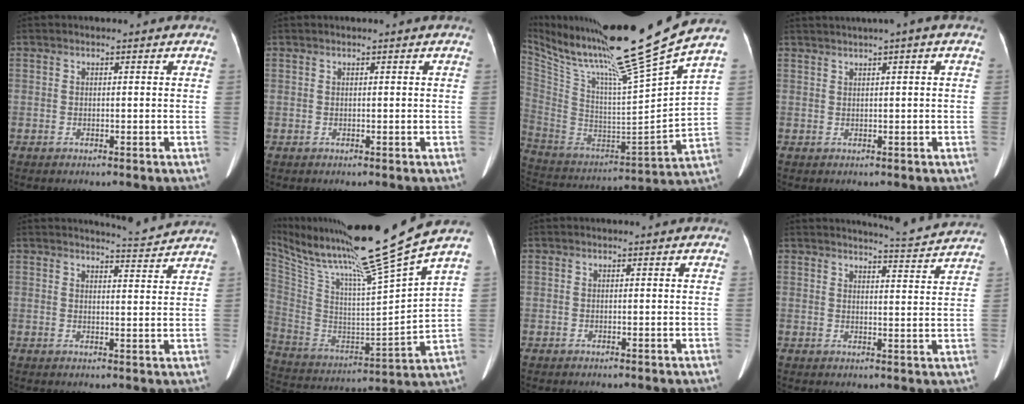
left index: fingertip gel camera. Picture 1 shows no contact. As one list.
[{"total": 0.0}, {"total": 26.6, "force": [20.9, -1.9, 16.4], "torque": [-0.299, -0.051, 0.354]}, {"total": 3.7, "force": [2.2, -0.4, 2.9], "torque": [-0.052, 0.023, 0.041]}, {"total": 4.5, "force": [4.4, -0.9, -0.2], "torque": [-0.011, -0.013, 0.059]}, {"total": 23.9, "force": [18.8, -2.0, 14.7], "torque": [-0.269, -0.041, 0.322]}, {"total": 0.0}, {"total": 7.8, "force": [7.7, -0.7, 1.1], "torque": [-0.032, -0.010, 0.093]}]